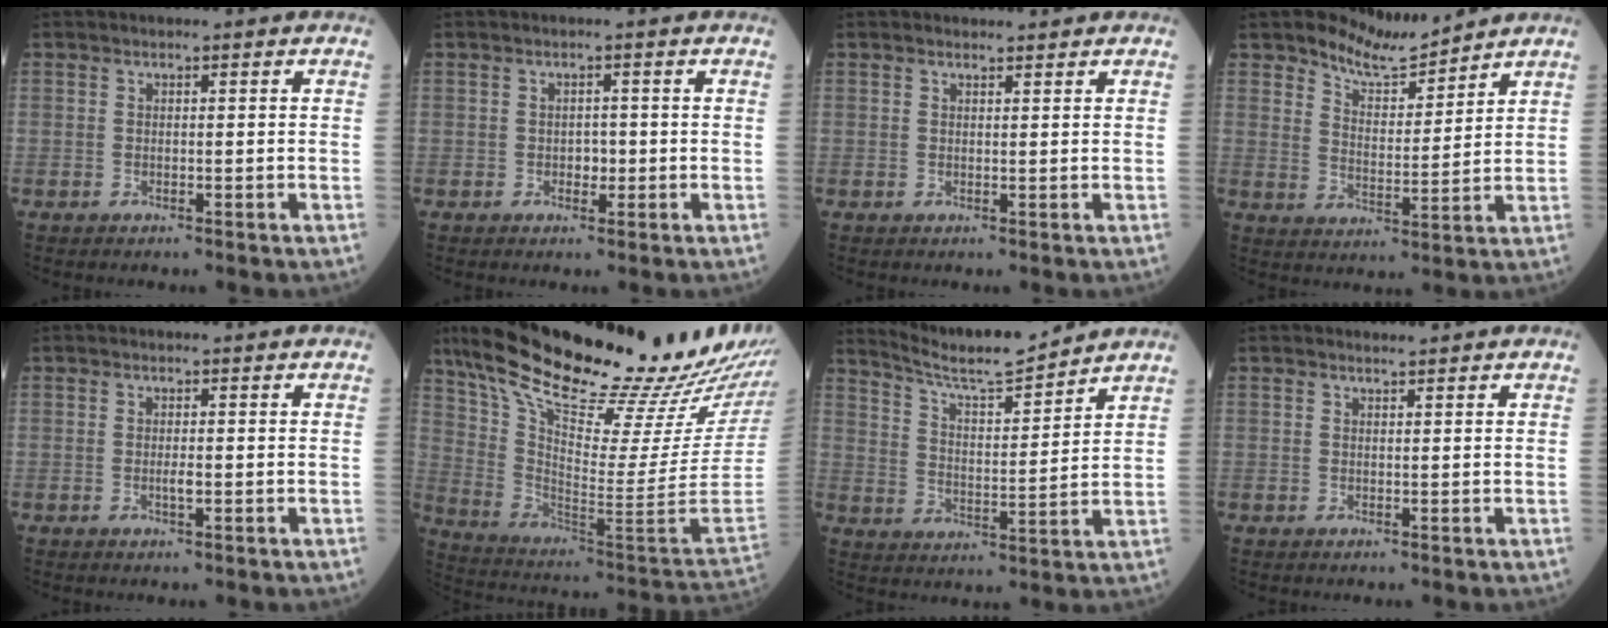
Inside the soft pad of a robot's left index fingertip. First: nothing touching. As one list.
[{"total": 1.5, "force": [-0.4, 1.0, 1.0], "torque": [-0.011, 0.002, -0.005]}, {"total": 1.0, "force": [1.0, 0.1, 0.0], "torque": [-0.006, 0.001, 0.017]}, {"total": 5.9, "force": [5.7, 1.2, 0.7], "torque": [-0.016, -0.006, 0.111]}, {"total": 1.0, "force": [-0.2, 0.1, 1.0], "torque": [-0.015, -0.002, -0.002]}, {"total": 34.8, "force": [28.5, 3.2, 19.8], "torque": [-0.319, -0.075, 0.408]}, {"total": 10.9, "force": [10.5, -0.2, 3.0], "torque": [-0.065, 0.001, 0.179]}, {"total": 0.7, "force": [0.7, 0.1, 0.0], "torque": [-0.004, 0.000, 0.012]}]